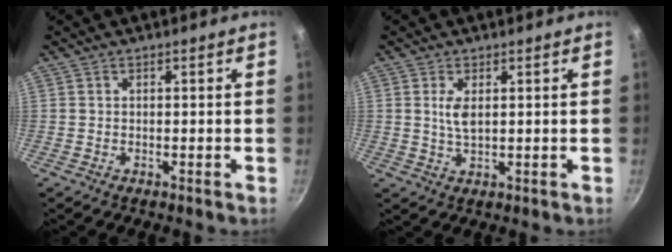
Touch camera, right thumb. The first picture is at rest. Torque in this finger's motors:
{"motor_torque": [0.27, 0.52, 0.59, 0.10, 0.20]}